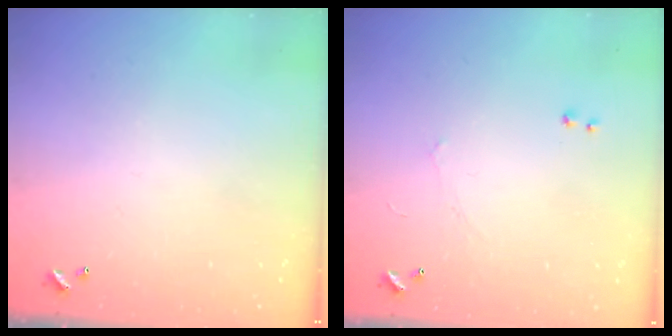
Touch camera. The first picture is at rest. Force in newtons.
{"total": 1.0, "press": 0.9, "slide": 0.5}